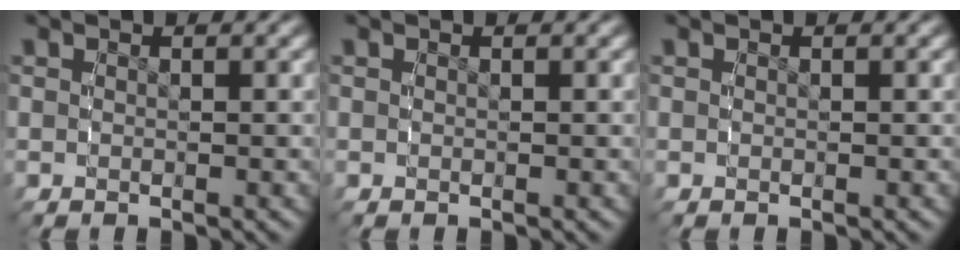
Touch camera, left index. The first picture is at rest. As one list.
[{"total": 0.0}, {"total": 0.0}]